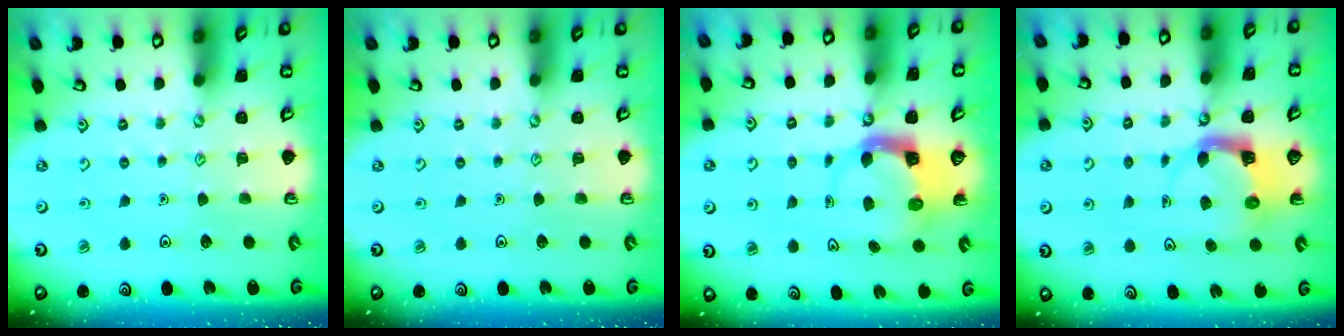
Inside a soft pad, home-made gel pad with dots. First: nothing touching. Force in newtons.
{"total": 0.0}
{"total": 3.9, "press": 3.9, "slide": 0.5}
{"total": 4.0, "press": 4.0, "slide": 0.2}